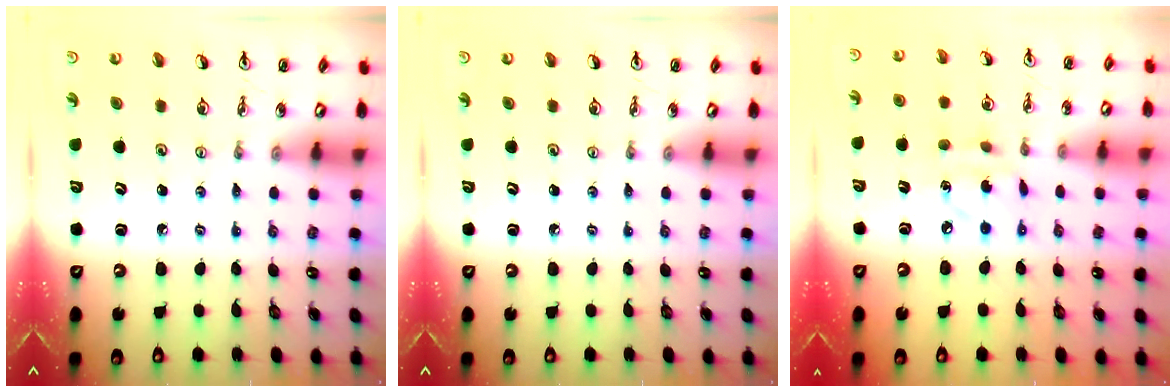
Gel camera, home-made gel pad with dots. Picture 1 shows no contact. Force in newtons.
{"total": 0.0}
{"total": 7.3, "press": 7.3, "slide": 0.3}